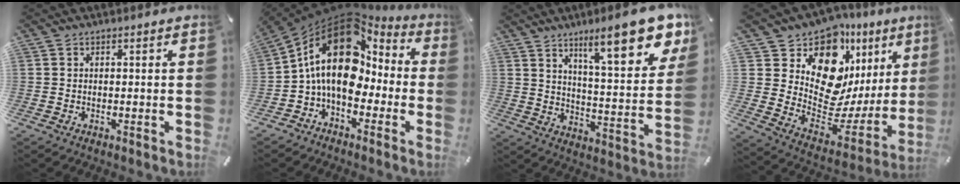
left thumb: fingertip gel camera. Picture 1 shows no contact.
{"total": 19.2, "force": [2.6, 13.1, 13.9], "torque": [-0.266, -0.007, 0.040]}
{"total": 18.7, "force": [11.8, 5.6, 13.4], "torque": [-0.193, -0.076, 0.186]}
{"total": 15.5, "force": [9.5, 9.8, 7.4], "torque": [-0.101, -0.116, 0.166]}